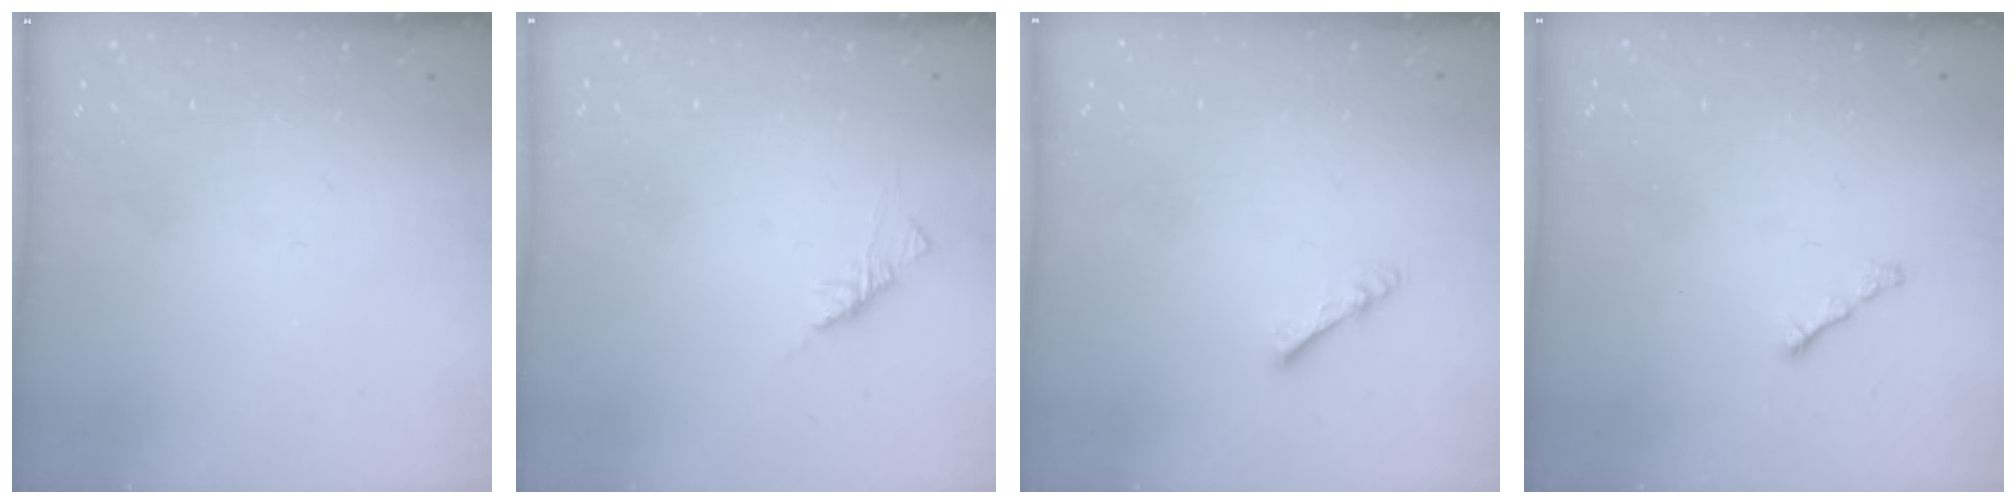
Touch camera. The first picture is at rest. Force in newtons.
{"total": 1.9, "press": 1.7, "slide": 0.6}
{"total": 2.9, "press": 2.8, "slide": 0.4}
{"total": 1.2, "press": 1.1, "slide": 0.5}